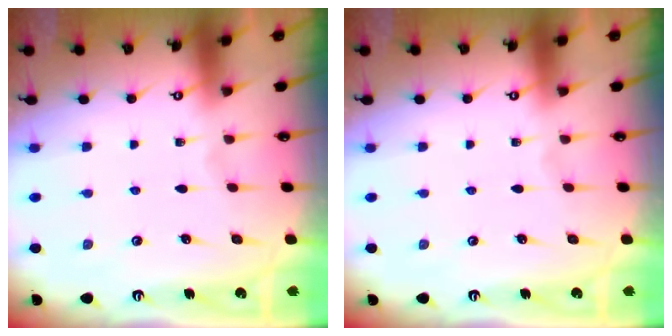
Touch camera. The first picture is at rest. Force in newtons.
{"total": 0.0}